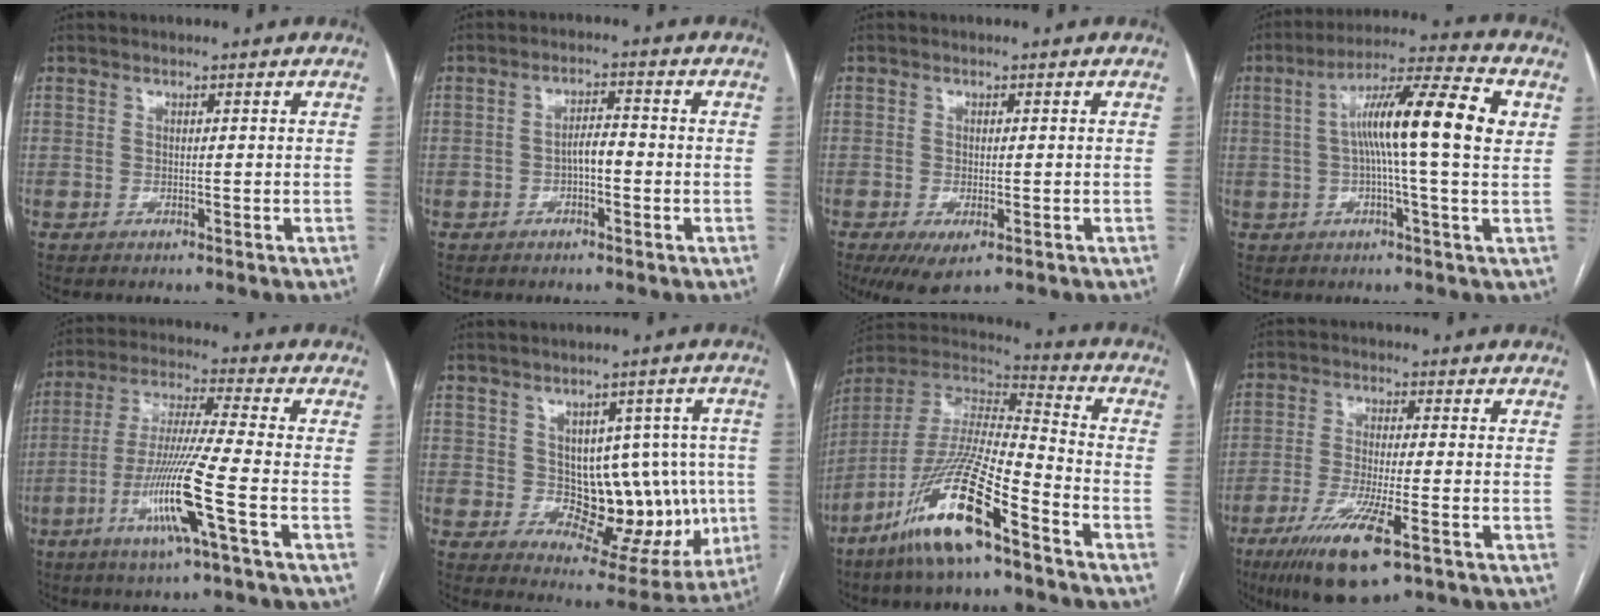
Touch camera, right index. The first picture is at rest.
{"total": 3.1, "force": [-0.9, 1.0, 2.8], "torque": [-0.045, 0.008, -0.014]}
{"total": 5.2, "force": [-2.9, 1.7, 3.9], "torque": [-0.062, -0.013, -0.040]}
{"total": 14.2, "force": [2.1, 0.4, 14.0], "torque": [-0.234, 0.028, 0.026]}
{"total": 13.1, "force": [-4.9, -1.1, 12.1], "torque": [-0.242, -0.016, -0.098]}
{"total": 12.8, "force": [-0.2, 7.6, 10.4], "torque": [-0.111, 0.021, 0.022]}
{"total": 18.4, "force": [-10.8, 2.0, 14.7], "torque": [-0.324, -0.032, -0.209]}
{"total": 11.8, "force": [-6.4, 1.5, 9.8], "torque": [-0.185, -0.032, -0.109]}